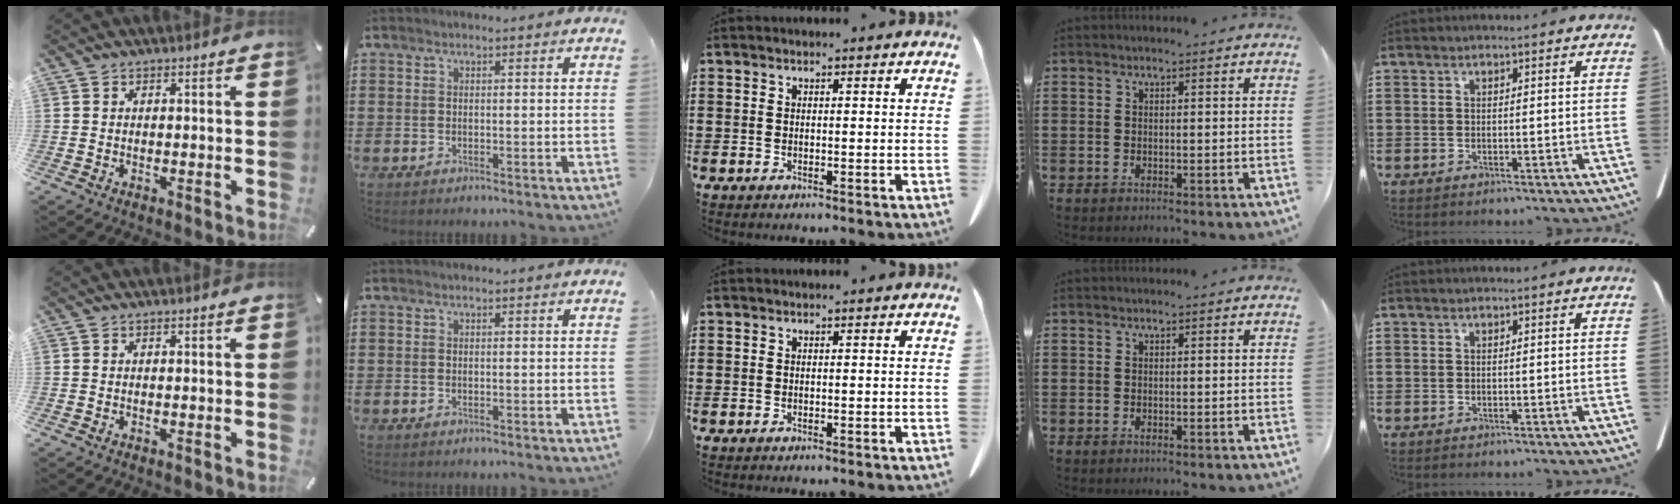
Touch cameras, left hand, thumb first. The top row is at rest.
{}